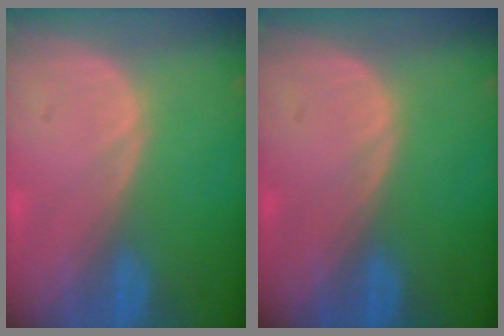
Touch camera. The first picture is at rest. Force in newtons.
{"total": 0.0}